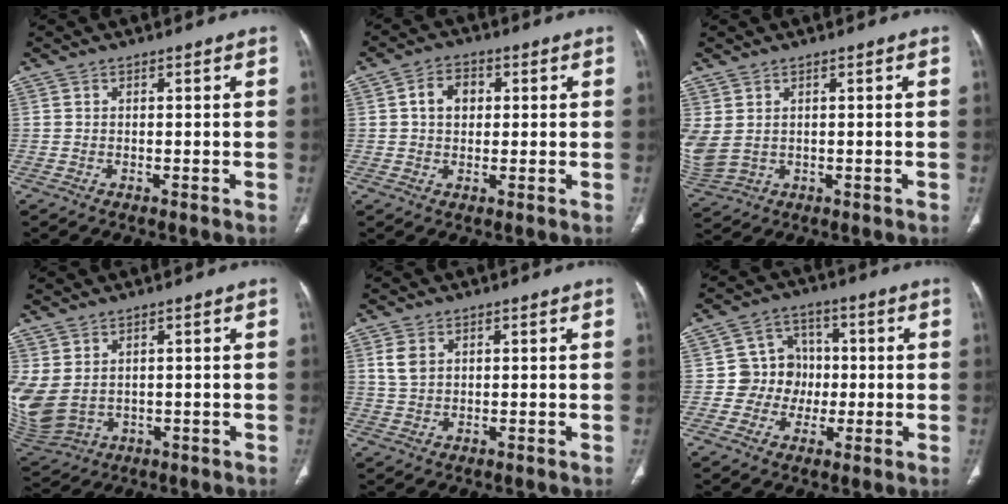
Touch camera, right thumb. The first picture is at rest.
{"total": 5.0, "force": [1.0, 3.8, 3.2], "torque": [-0.041, 0.010, 0.012]}
{"total": 7.2, "force": [0.9, 5.0, 5.1], "torque": [-0.133, 0.000, 0.036]}
{"total": 11.0, "force": [1.4, 8.1, 7.4], "torque": [-0.187, -0.006, 0.057]}
{"total": 3.4, "force": [1.3, 2.4, 2.1], "torque": [-0.042, 0.003, 0.030]}
{"total": 8.1, "force": [-0.7, 7.8, 2.3], "torque": [0.016, 0.022, -0.019]}